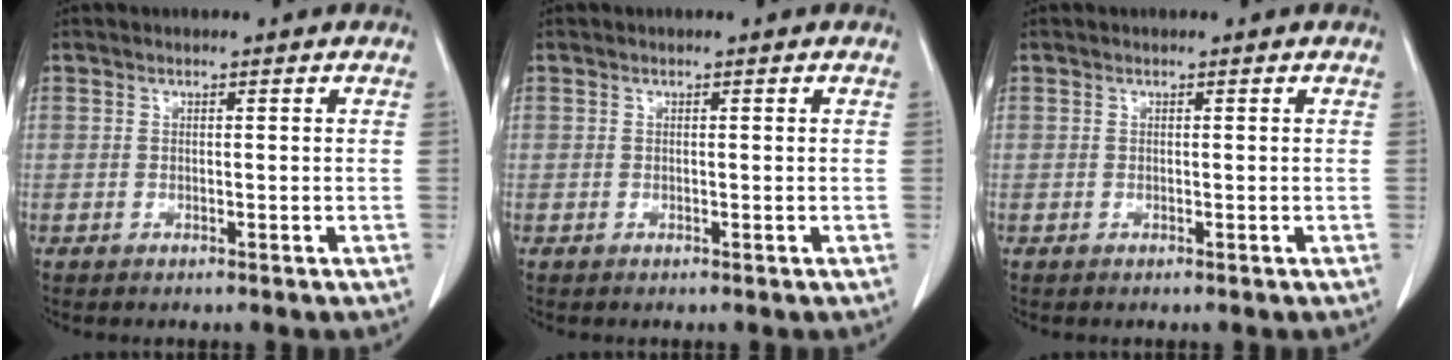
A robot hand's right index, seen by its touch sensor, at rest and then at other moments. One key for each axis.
{"total": 0.0}
{"total": 0.0}